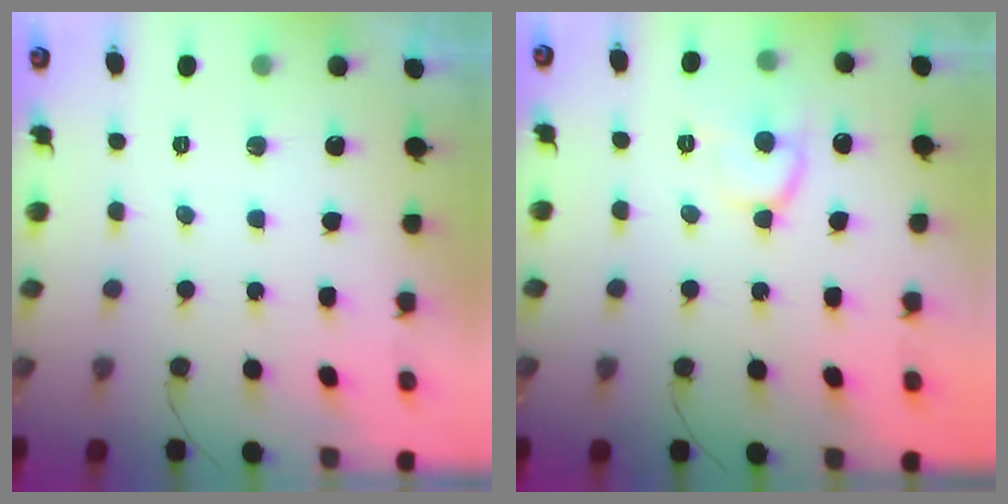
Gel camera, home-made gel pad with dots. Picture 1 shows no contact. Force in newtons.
{"total": 10.6, "press": 10.6, "slide": 0.8}